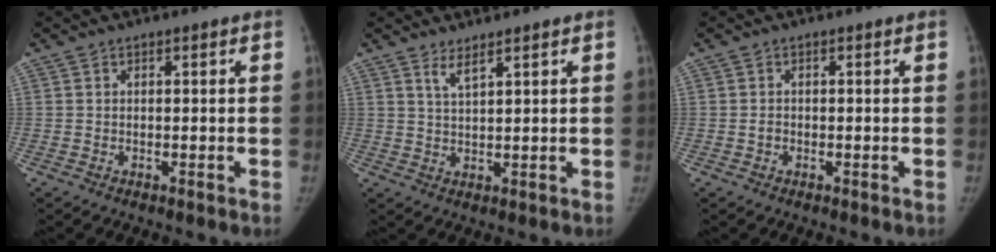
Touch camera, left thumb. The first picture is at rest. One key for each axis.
{"total": 2.6, "fx": 1.9, "fy": 0.3, "fz": 1.6, "tx": -0.035, "ty": -0.016, "tz": 0.042}
{"total": 0.9, "fx": -0.4, "fy": 0.8, "fz": 0.4, "tx": -0.003, "ty": 0.003, "tz": -0.006}